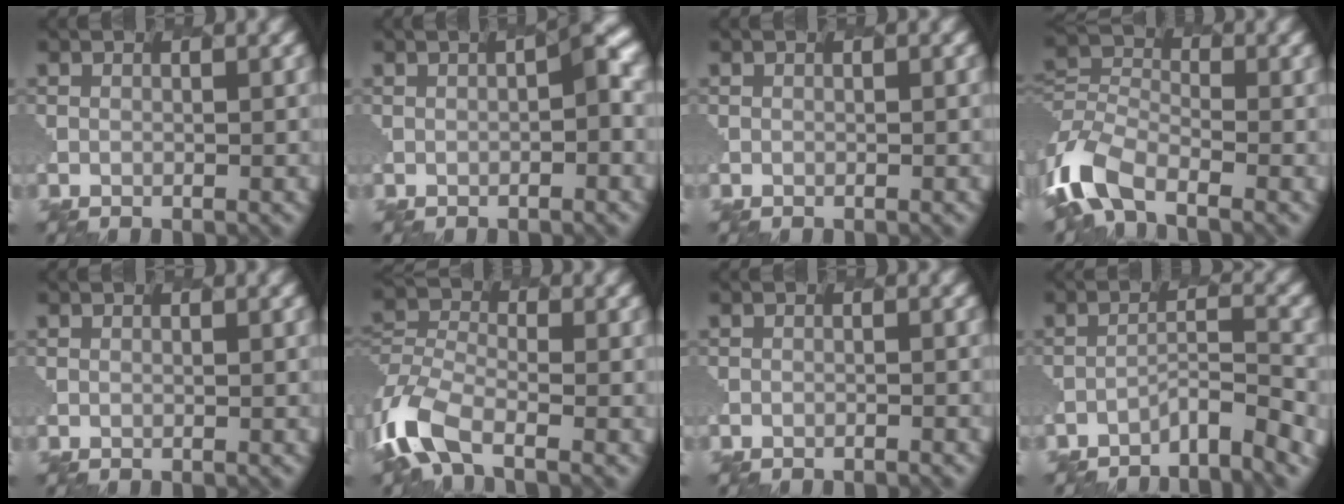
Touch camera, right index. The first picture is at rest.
{"total": 2.1, "force": [-0.1, 0.1, 2.0], "torque": [-0.037, 0.011, -0.003]}
{"total": 0.5, "force": [0.0, 0.3, 0.5], "torque": [-0.004, 0.004, -0.001]}
{"total": 6.4, "force": [-4.9, 3.0, 2.8], "torque": [-0.074, 0.002, -0.107]}
{"total": 0.0}
{"total": 7.3, "force": [-5.2, 3.3, 4.0], "torque": [-0.106, -0.005, -0.111]}
{"total": 1.2, "force": [-1.2, 0.1, 0.1], "torque": [0.001, 0.009, -0.021]}
{"total": 3.3, "force": [-3.1, 0.0, 1.1], "torque": [-0.029, 0.014, -0.061]}